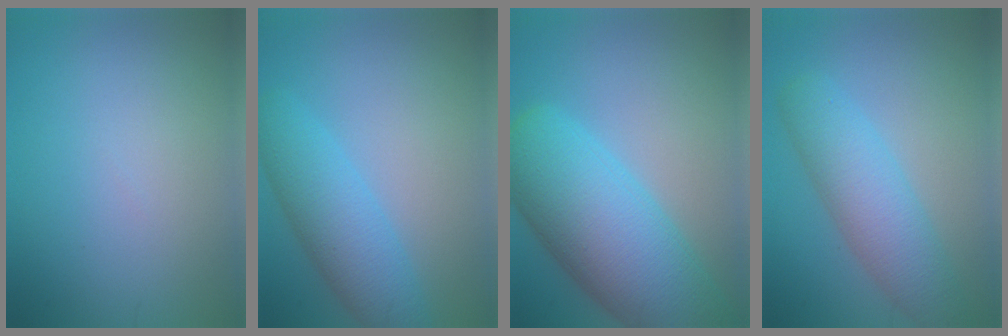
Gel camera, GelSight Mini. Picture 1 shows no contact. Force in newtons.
{"total": 5.3, "press": 5.3, "slide": 0.2}
{"total": 12.0, "press": 12.0, "slide": 0.5}
{"total": 5.7, "press": 5.7, "slide": 0.1}